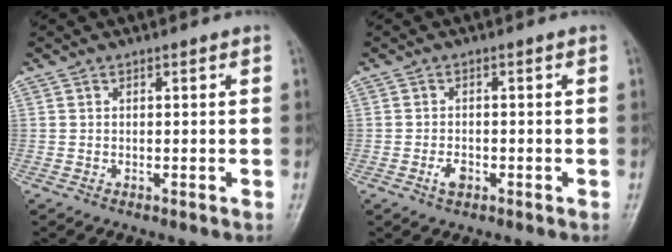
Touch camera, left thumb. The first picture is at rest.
{"total": 2.2, "force": [-0.9, 1.3, 1.5], "torque": [-0.027, 0.004, -0.017]}